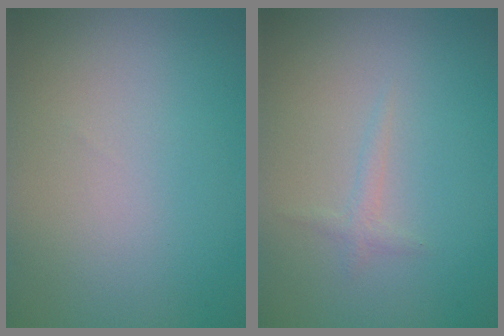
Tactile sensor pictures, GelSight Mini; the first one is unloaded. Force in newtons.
{"total": 0.8, "press": 0.8, "slide": 0.0}